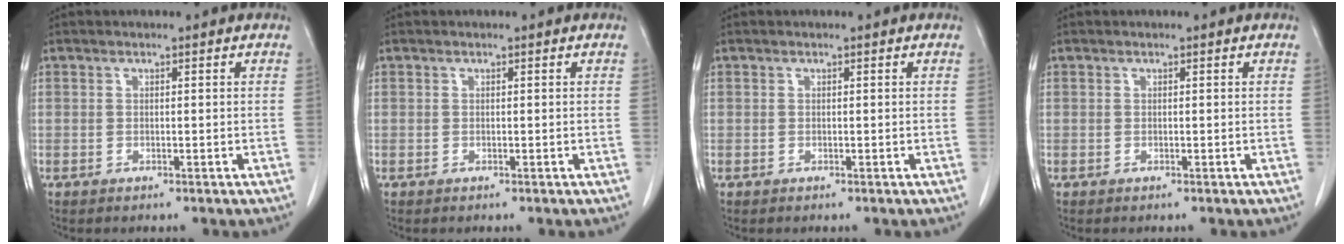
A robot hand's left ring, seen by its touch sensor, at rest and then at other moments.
{"total": 0.0}
{"total": 0.0}
{"total": 0.0}